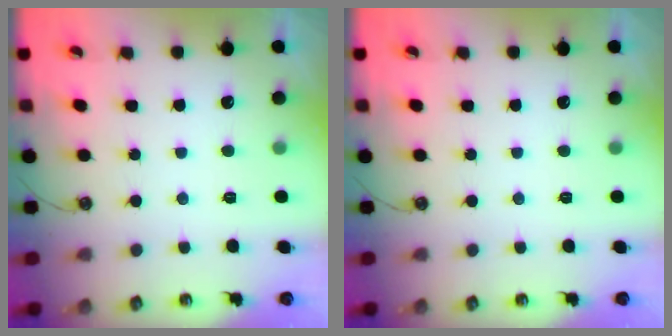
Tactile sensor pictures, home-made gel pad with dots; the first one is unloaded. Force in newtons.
{"total": 0.0}